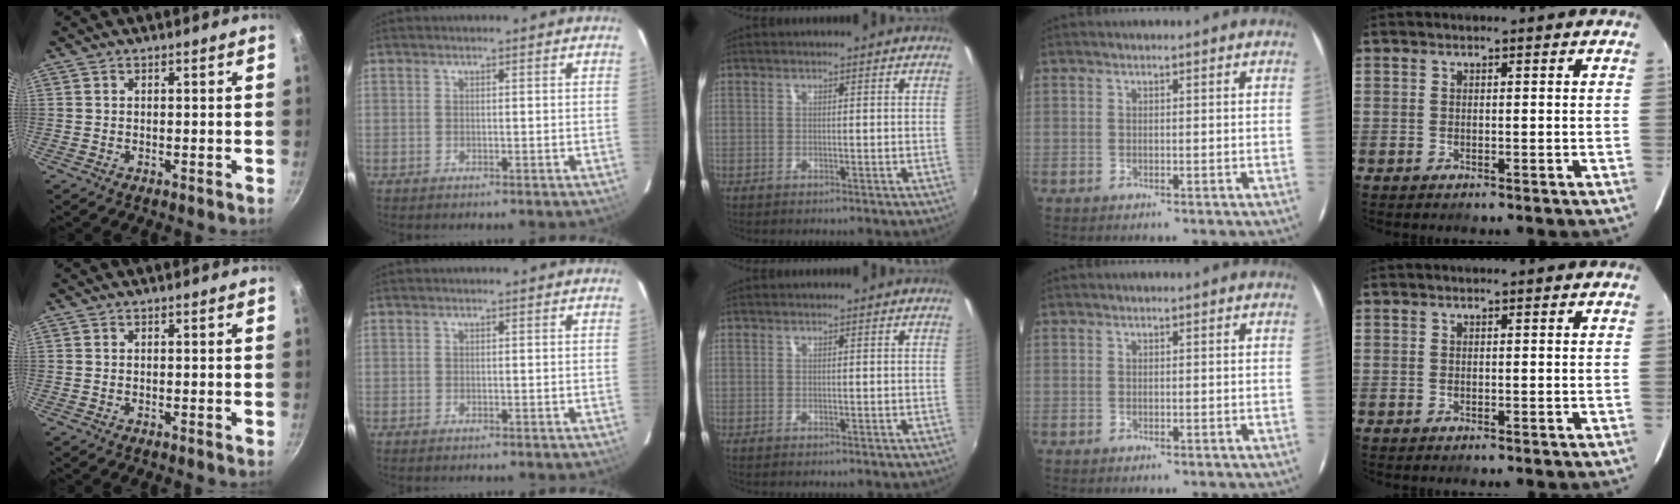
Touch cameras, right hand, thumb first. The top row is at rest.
{}